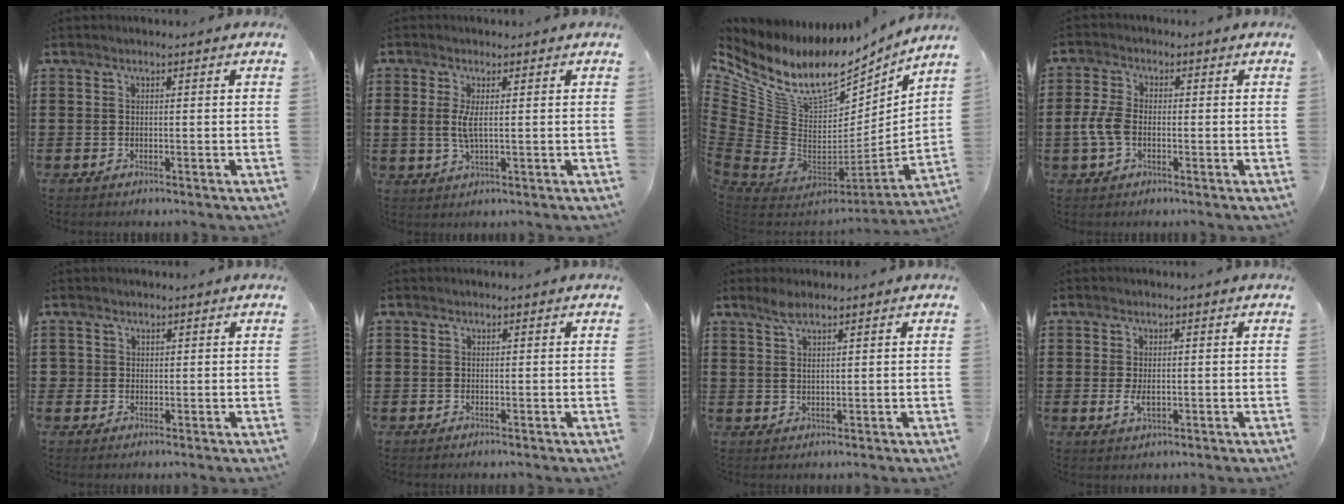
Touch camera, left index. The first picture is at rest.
{"total": 3.7, "force": [0.4, 1.2, 3.4], "torque": [-0.082, -0.003, 0.002]}
{"total": 12.2, "force": [7.6, 6.6, 7.0], "torque": [-0.176, -0.059, 0.131]}
{"total": 5.0, "force": [-0.9, 3.0, 3.9], "torque": [-0.099, -0.003, -0.023]}
{"total": 1.2, "force": [0.5, 1.0, 0.1], "torque": [-0.005, 0.003, 0.011]}
{"total": 0.0}
{"total": 2.3, "force": [1.6, 0.4, 1.7], "torque": [-0.036, 0.003, 0.028]}
{"total": 2.6, "force": [-0.1, 1.3, 2.3], "torque": [-0.052, 0.000, -0.005]}